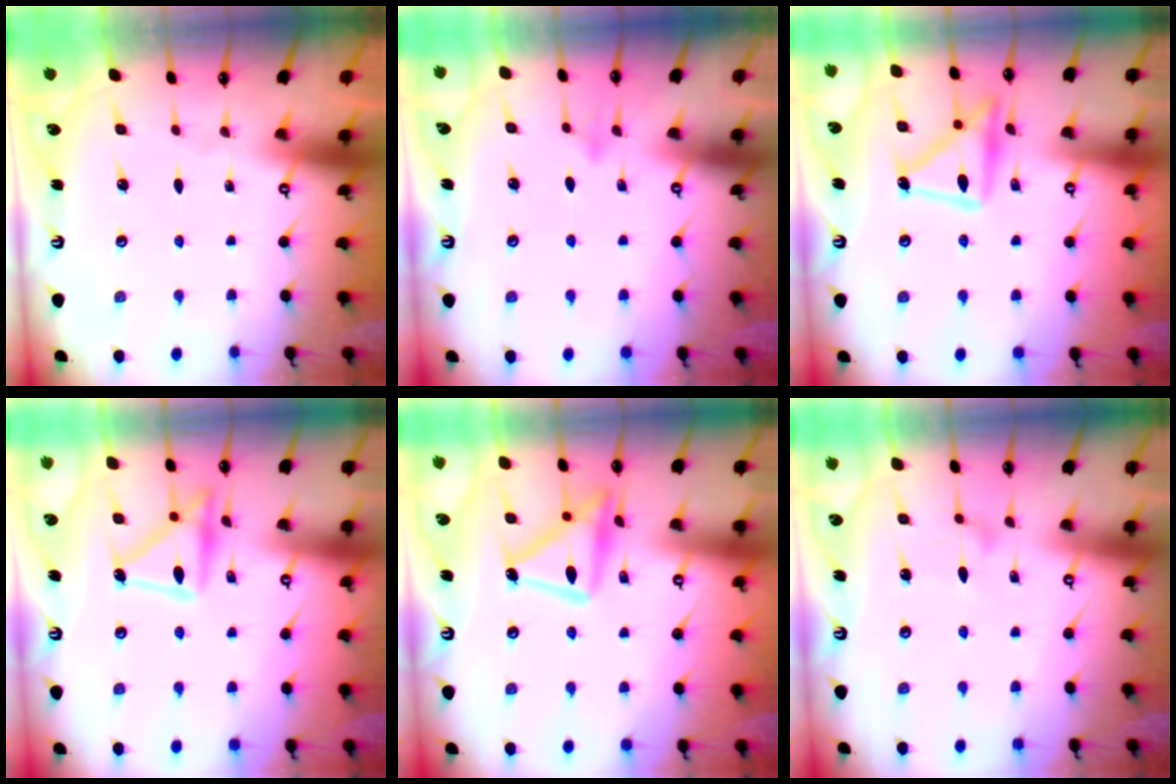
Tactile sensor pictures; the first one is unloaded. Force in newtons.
{"total": 7.7, "press": 7.6, "slide": 1.4}
{"total": 16.7, "press": 16.7, "slide": 1.2}
{"total": 16.6, "press": 16.6, "slide": 0.9}
{"total": 16.3, "press": 16.2, "slide": 1.1}
{"total": 8.4, "press": 8.4, "slide": 0.5}